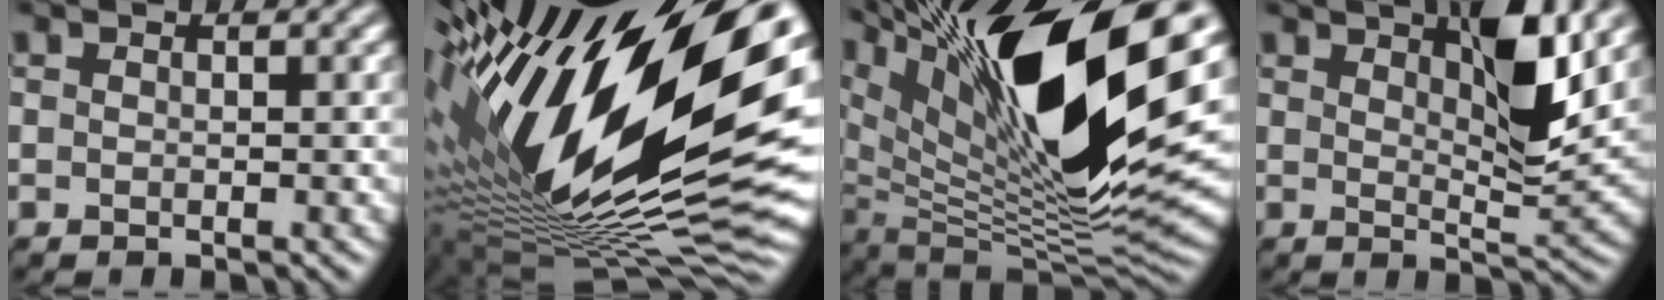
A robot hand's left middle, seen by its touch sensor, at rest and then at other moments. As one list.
[{"total": 20.6, "force": [4.6, 8.5, 18.2], "torque": [-0.333, -0.018, 0.068]}, {"total": 17.1, "force": [7.7, 6.0, 14.1], "torque": [-0.257, 0.002, 0.131]}, {"total": 5.6, "force": [3.1, 1.1, 4.6], "torque": [-0.069, -0.007, 0.048]}]